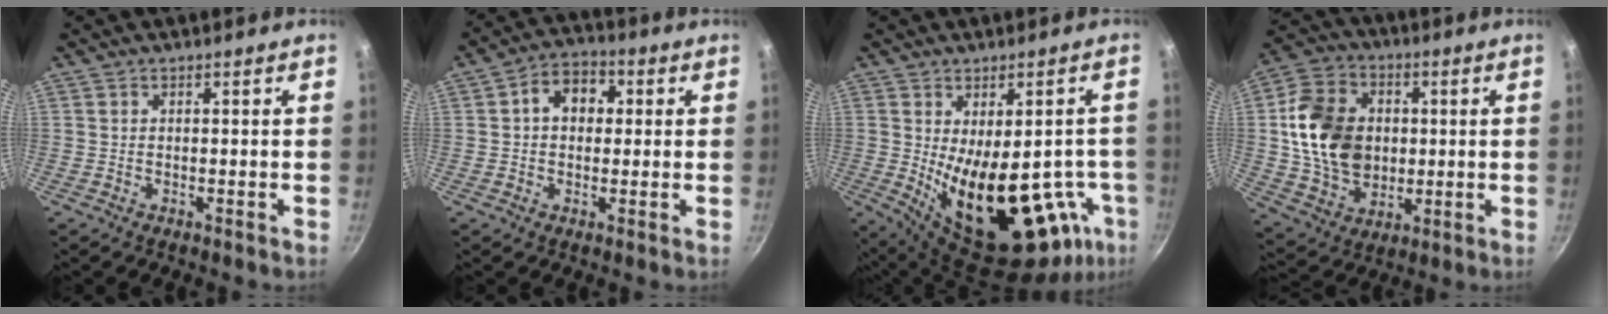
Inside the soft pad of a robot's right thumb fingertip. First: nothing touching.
{"total": 8.0, "force": [1.4, 6.0, 5.1], "torque": [-0.044, 0.016, 0.008]}
{"total": 22.7, "force": [-5.2, 11.5, 18.9], "torque": [-0.214, -0.026, -0.040]}
{"total": 18.0, "force": [1.5, 13.9, 11.3], "torque": [-0.179, 0.006, 0.031]}